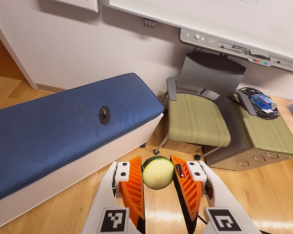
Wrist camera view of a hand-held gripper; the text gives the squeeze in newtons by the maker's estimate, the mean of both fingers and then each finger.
{"total": 10.1, "left": 10.2, "right": 10.0}